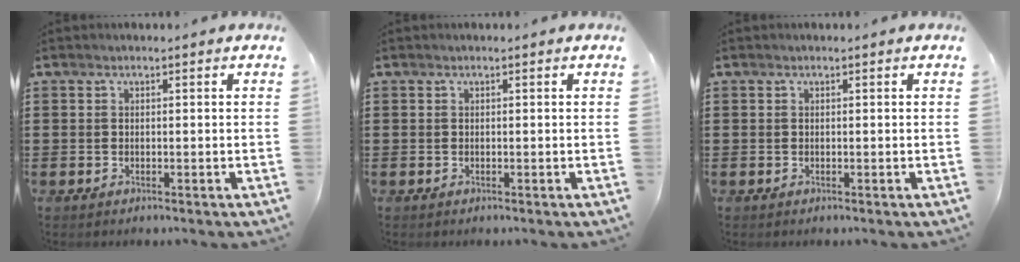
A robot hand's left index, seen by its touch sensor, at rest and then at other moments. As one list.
[{"total": 0.0}, {"total": 0.0}]